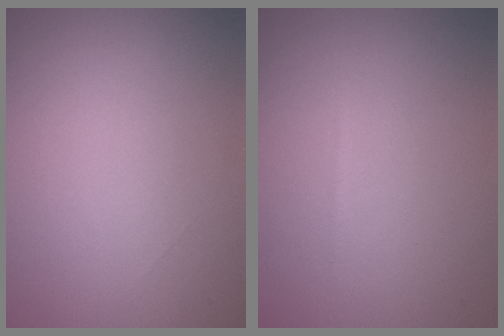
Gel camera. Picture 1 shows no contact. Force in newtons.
{"total": 0.6, "press": 0.6, "slide": 0.2}